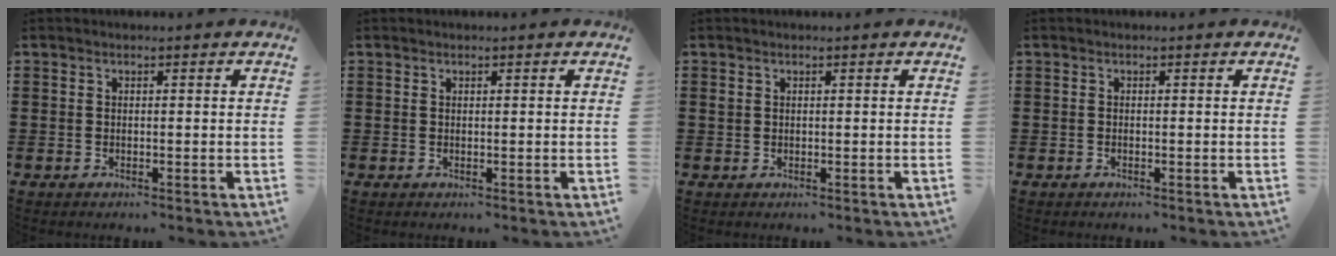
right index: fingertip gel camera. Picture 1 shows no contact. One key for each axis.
{"total": 0.0}
{"total": 0.8, "fx": 0.3, "fy": 0.7, "fz": 0.3, "tx": -0.009, "ty": 0.005, "tz": 0.005}
{"total": 0.0}